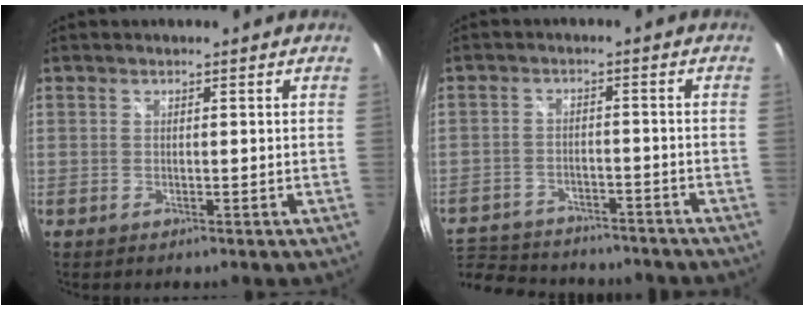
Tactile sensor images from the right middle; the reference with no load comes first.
{"total": 17.8, "force": [-14.6, 7.7, 6.6], "torque": [-0.160, 0.003, -0.209]}